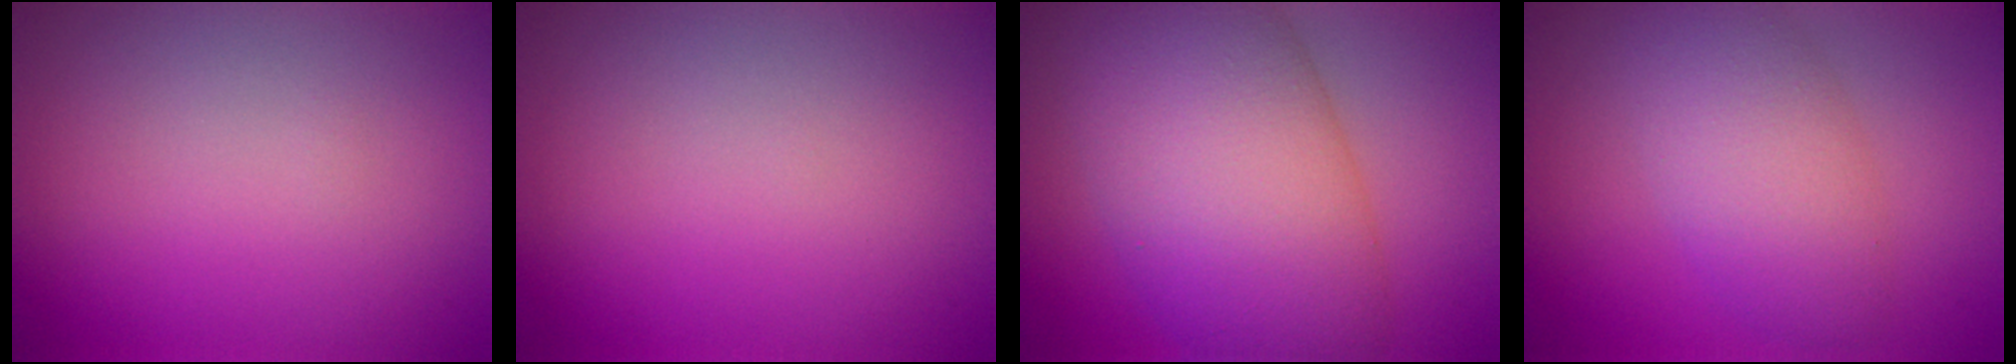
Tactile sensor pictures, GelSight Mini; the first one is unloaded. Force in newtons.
{"total": 0.0}
{"total": 11.9, "press": 11.9, "slide": 0.3}
{"total": 5.0, "press": 5.0, "slide": 0.4}